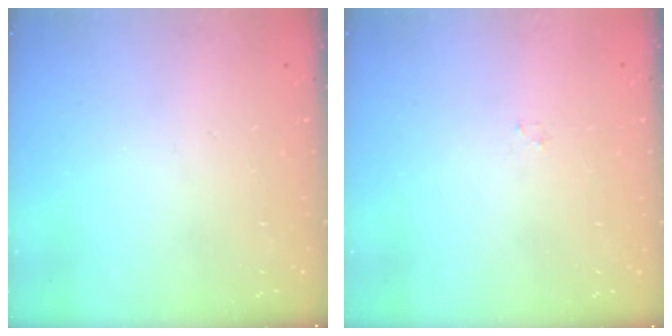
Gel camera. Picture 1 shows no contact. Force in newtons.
{"total": 0.8, "press": 0.8, "slide": 0.2}